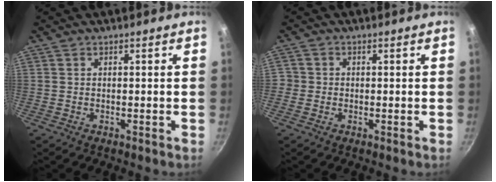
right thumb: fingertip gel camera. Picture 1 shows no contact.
{"total": 1.7, "force": [-0.6, 1.6, 0.3], "torque": [0.001, 0.007, -0.012]}